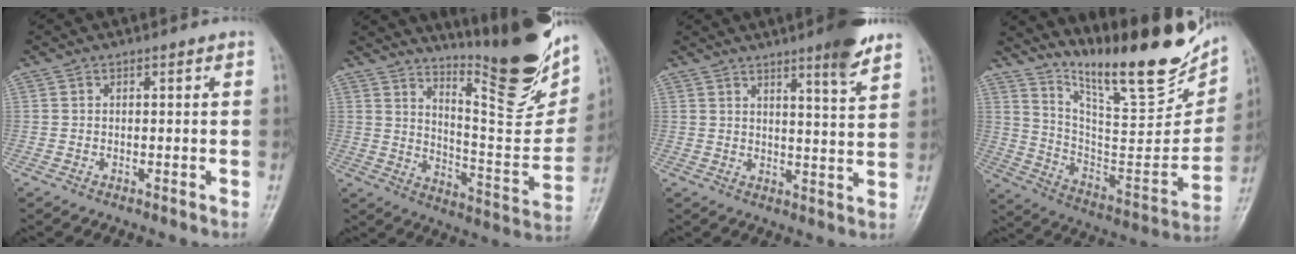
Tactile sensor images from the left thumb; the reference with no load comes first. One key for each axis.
{"total": 22.4, "fx": 15.8, "fy": 4.3, "fz": 15.3, "tx": -0.192, "ty": -0.112, "tz": 0.243}
{"total": 7.7, "fx": 5.4, "fy": 0.5, "fz": 5.4, "tx": -0.069, "ty": -0.037, "tz": 0.073}
{"total": 25.3, "fx": 18.3, "fy": 6.1, "fz": 16.3, "tx": -0.212, "ty": -0.095, "tz": 0.299}